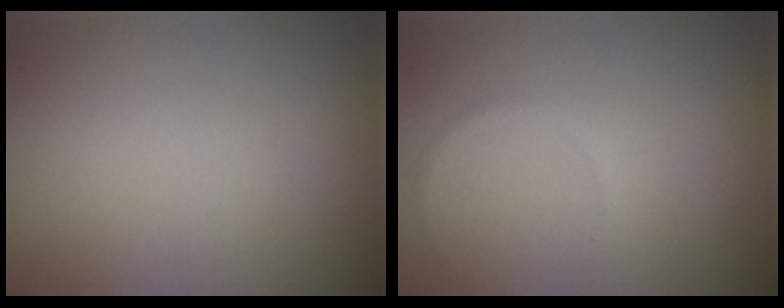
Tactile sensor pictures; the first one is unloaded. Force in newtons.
{"total": 0.6, "press": 0.6, "slide": 0.0}